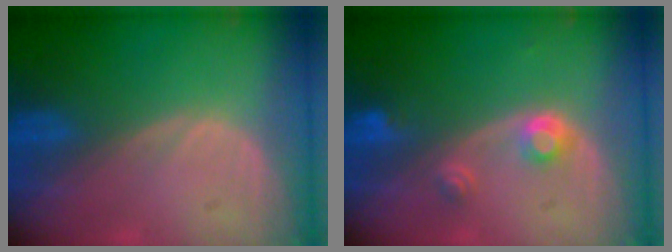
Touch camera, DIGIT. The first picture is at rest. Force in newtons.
{"total": 3.0, "press": 2.8, "slide": 1.0}